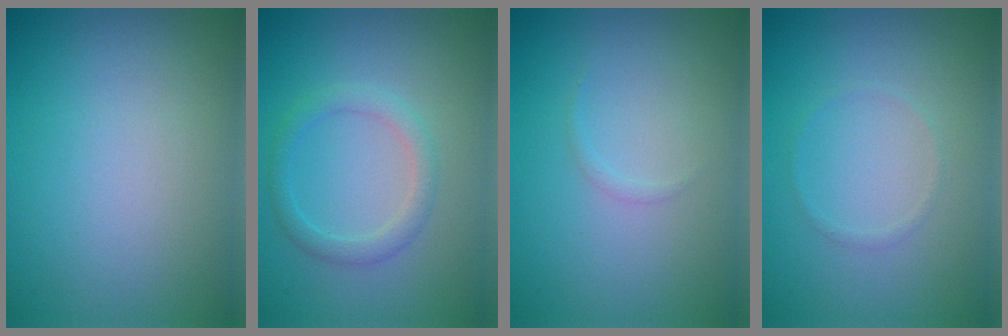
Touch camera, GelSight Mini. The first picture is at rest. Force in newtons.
{"total": 2.1, "press": 2.1, "slide": 0.1}
{"total": 0.5, "press": 0.5, "slide": 0.0}
{"total": 0.6, "press": 0.6, "slide": 0.1}